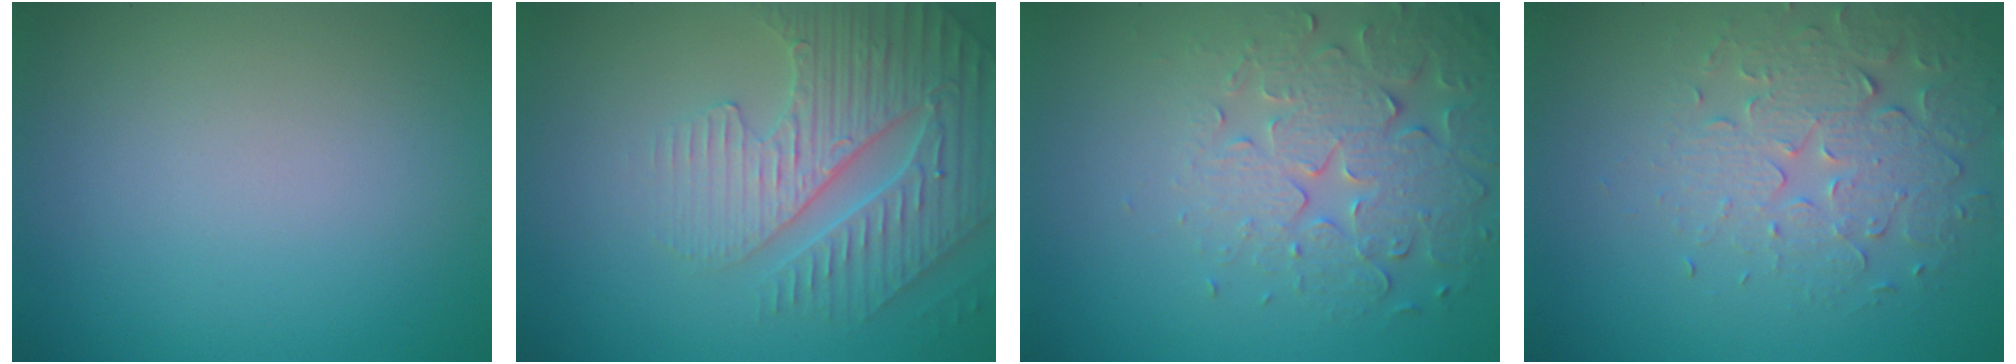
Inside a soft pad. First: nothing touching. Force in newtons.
{"total": 4.4, "press": 4.3, "slide": 0.5}
{"total": 5.0, "press": 4.1, "slide": 2.9}
{"total": 3.9, "press": 3.6, "slide": 1.7}